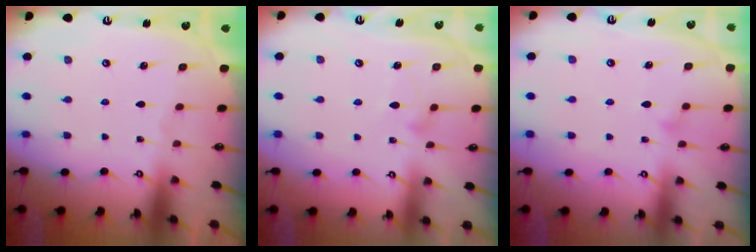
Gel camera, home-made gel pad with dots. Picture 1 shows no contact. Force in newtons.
{"total": 8.7, "press": 8.6, "slide": 0.5}
{"total": 9.0, "press": 9.0, "slide": 0.5}